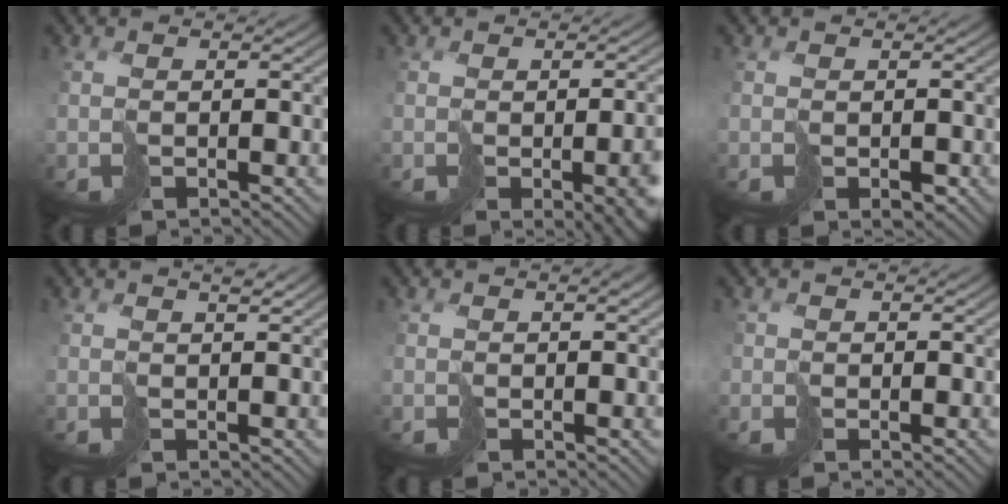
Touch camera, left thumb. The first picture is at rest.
{"total": 9.7, "force": [-3.5, 4.0, 8.1], "torque": [-0.088, -0.032, -0.019]}
{"total": 1.5, "force": [-0.7, 1.1, 0.7], "torque": [-0.008, -0.006, -0.006]}
{"total": 1.3, "force": [0.8, 0.1, 1.0], "torque": [-0.015, 0.005, 0.014]}
{"total": 1.0, "force": [0.2, 0.3, 0.9], "torque": [-0.014, 0.001, 0.005]}
{"total": 1.3, "force": [-0.6, 1.1, -0.2], "torque": [0.007, -0.006, -0.015]}